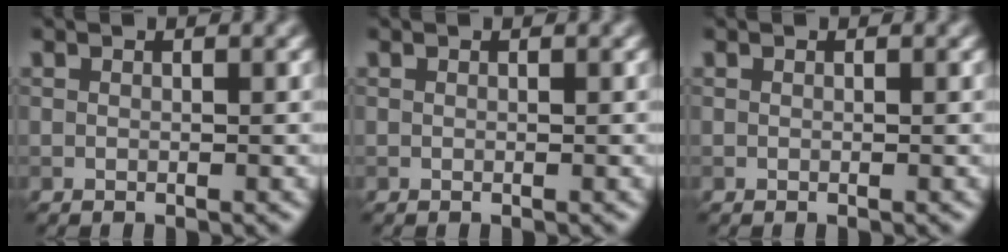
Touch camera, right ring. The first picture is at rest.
{"total": 0.0}
{"total": 0.0}